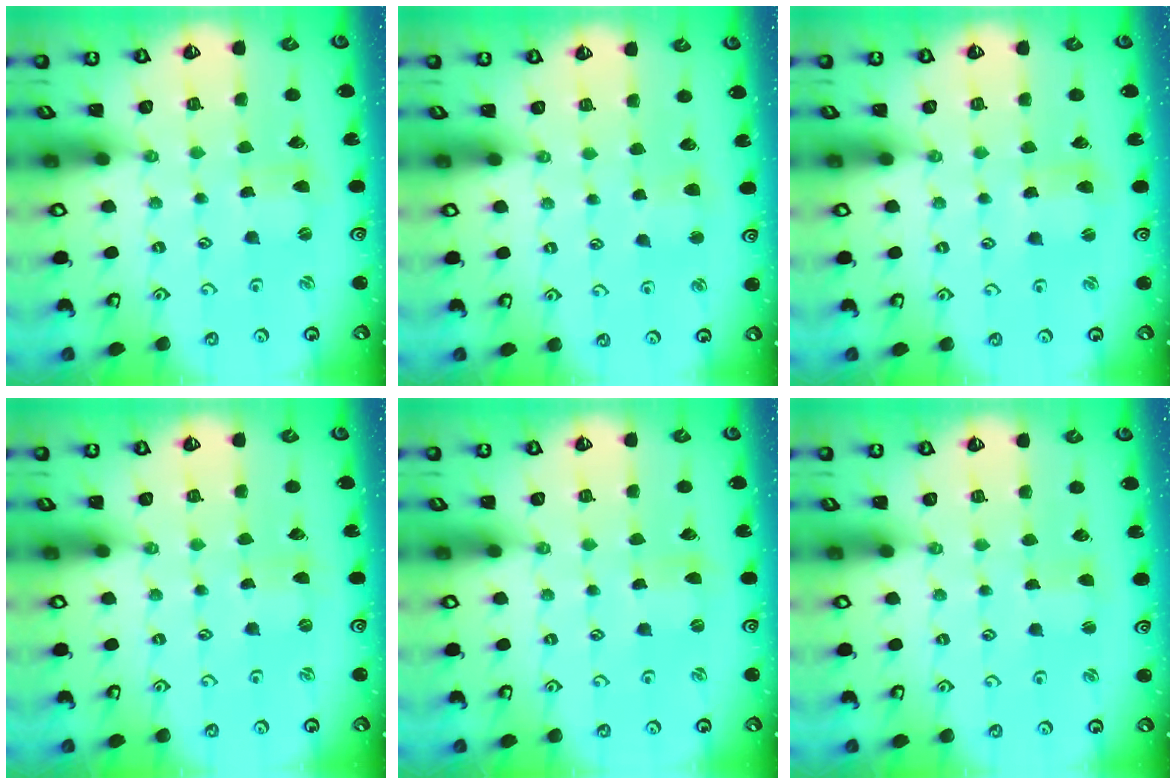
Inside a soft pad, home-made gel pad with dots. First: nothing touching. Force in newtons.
{"total": 2.9, "press": 2.9, "slide": 0.3}
{"total": 3.1, "press": 3.1, "slide": 0.3}
{"total": 0.6, "press": 0.6, "slide": 0.1}
{"total": 0.7, "press": 0.6, "slide": 0.3}
{"total": 1.1, "press": 1.0, "slide": 0.3}